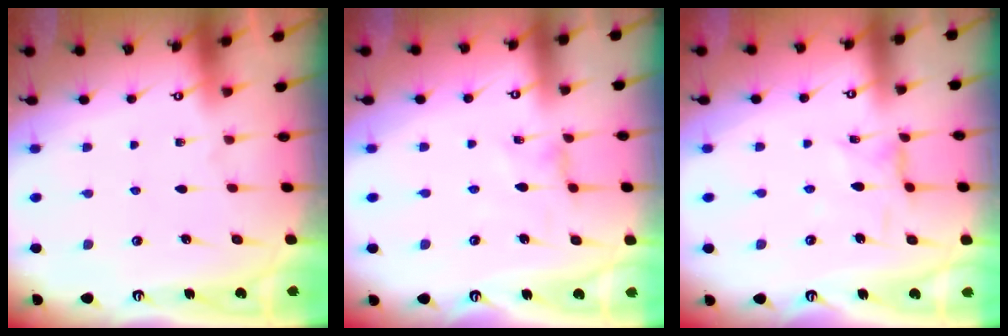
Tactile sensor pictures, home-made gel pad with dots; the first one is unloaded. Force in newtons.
{"total": 1.2, "press": 1.1, "slide": 0.4}
{"total": 1.7, "press": 1.6, "slide": 0.4}